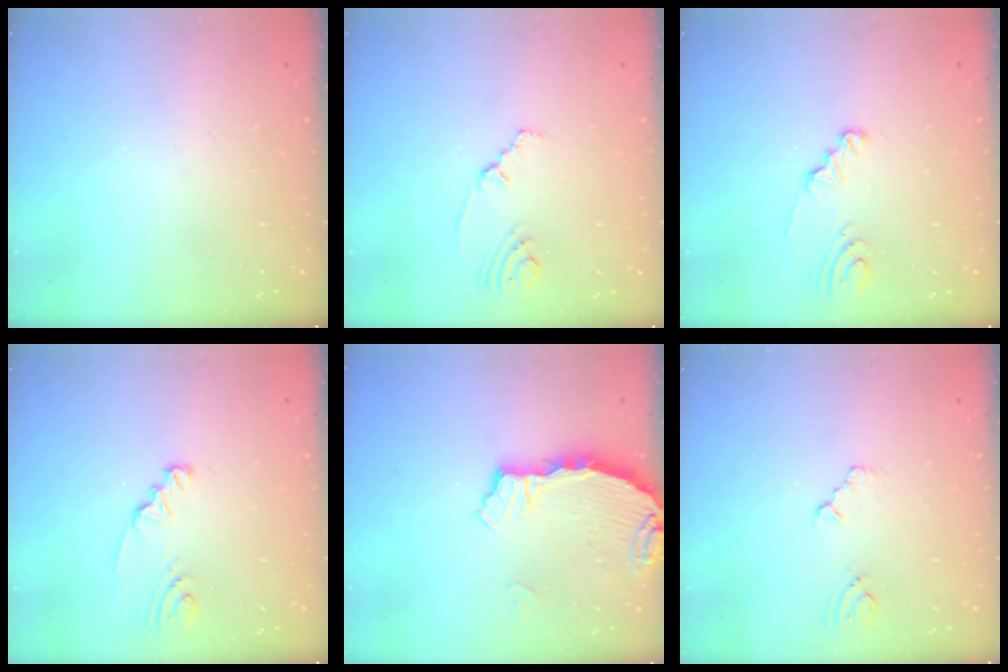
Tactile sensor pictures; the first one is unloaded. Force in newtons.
{"total": 1.8, "press": 1.7, "slide": 0.7}
{"total": 2.8, "press": 2.8, "slide": 0.3}
{"total": 2.4, "press": 2.4, "slide": 0.1}
{"total": 3.3, "press": 3.3, "slide": 0.4}
{"total": 2.3, "press": 2.3, "slide": 0.4}